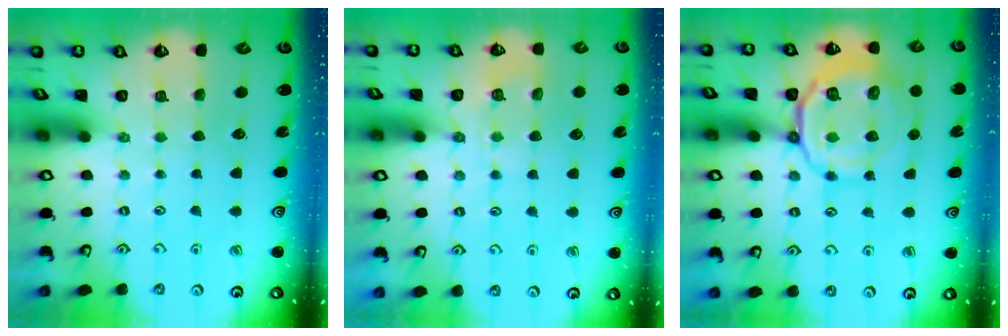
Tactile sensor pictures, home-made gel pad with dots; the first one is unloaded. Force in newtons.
{"total": 8.6, "press": 8.6, "slide": 0.2}
{"total": 13.7, "press": 13.6, "slide": 1.7}